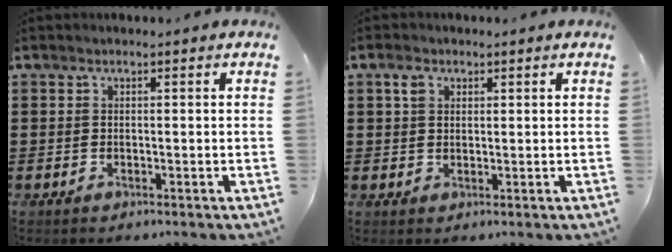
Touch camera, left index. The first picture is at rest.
{"total": 2.3, "force": [1.1, 1.5, 1.3], "torque": [-0.031, 0.006, 0.021]}